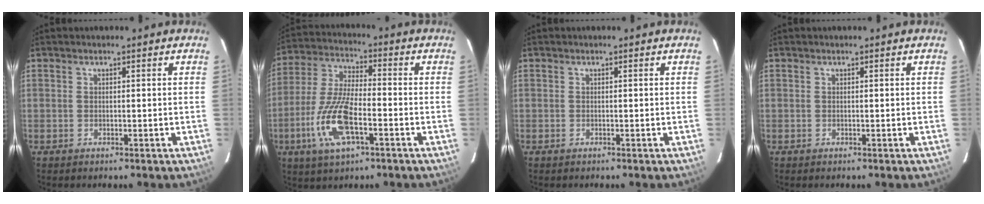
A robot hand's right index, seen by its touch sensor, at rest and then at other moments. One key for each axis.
{"total": 13.6, "fx": -5.2, "fy": 4.7, "fz": 11.7, "tx": -0.254, "ty": -0.008, "tz": -0.101}
{"total": 0.0}
{"total": 0.0}